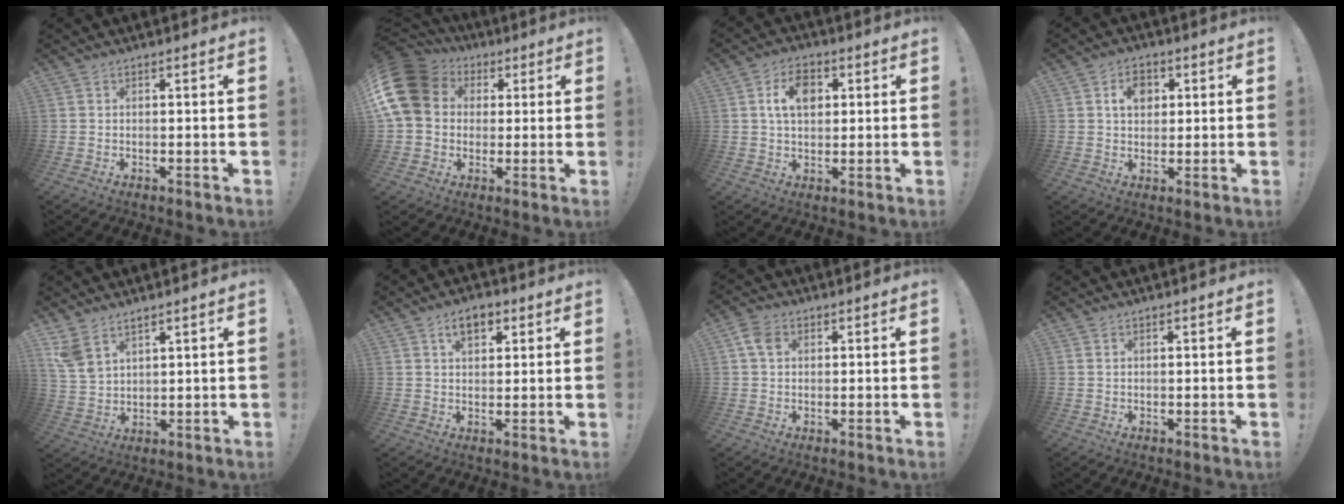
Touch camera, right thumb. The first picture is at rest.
{"total": 16.4, "force": [3.6, 13.1, 9.1], "torque": [-0.160, -0.004, 0.069]}
{"total": 8.9, "force": [2.5, 6.0, 6.1], "torque": [-0.098, 0.010, 0.045]}
{"total": 6.8, "force": [2.2, 5.2, 3.9], "torque": [-0.053, 0.002, 0.036]}
{"total": 6.7, "force": [4.8, 3.3, 3.4], "torque": [-0.065, -0.020, 0.096]}
{"total": 5.8, "force": [2.8, 3.7, 3.5], "torque": [-0.041, -0.002, 0.048]}
{"total": 2.7, "force": [0.4, 1.9, 1.9], "torque": [-0.036, 0.007, 0.010]}
{"total": 0.5, "force": [0.3, 0.2, 0.3], "torque": [-0.011, 0.003, 0.008]}